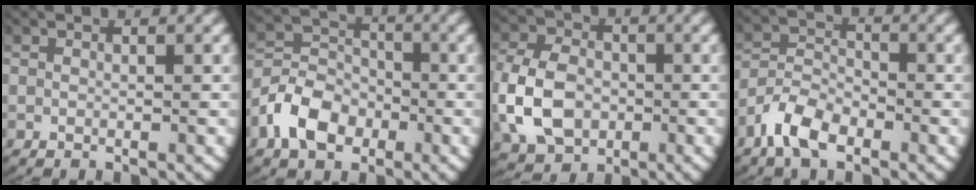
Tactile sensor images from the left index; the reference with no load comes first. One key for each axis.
{"total": 6.8, "fx": -2.5, "fy": 5.4, "fz": 3.3, "tx": -0.063, "ty": -0.012, "tz": -0.046}
{"total": 6.9, "fx": -1.1, "fy": 5.5, "fz": 4.0, "tx": -0.092, "ty": -0.019, "tz": -0.013}
{"total": 5.3, "fx": -3.2, "fy": 3.4, "fz": 2.6, "tx": -0.052, "ty": -0.011, "tz": -0.058}